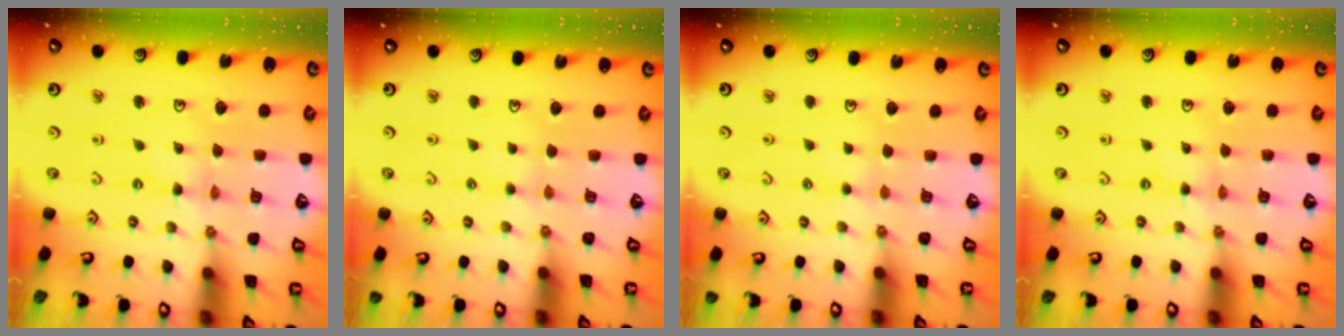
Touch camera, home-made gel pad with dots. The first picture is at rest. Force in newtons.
{"total": 2.0, "press": 2.0, "slide": 0.4}
{"total": 2.0, "press": 2.0, "slide": 0.4}
{"total": 1.2, "press": 1.1, "slide": 0.3}